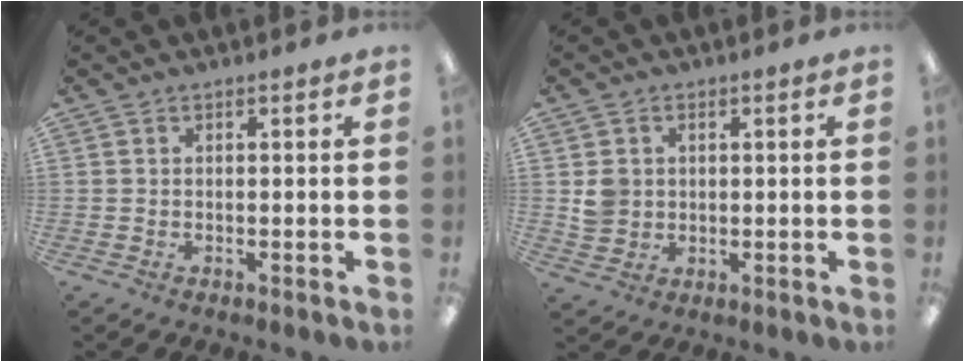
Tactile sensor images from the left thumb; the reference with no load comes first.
{"total": 4.3, "force": [0.7, 4.1, 1.2], "torque": [-0.014, 0.004, 0.012]}